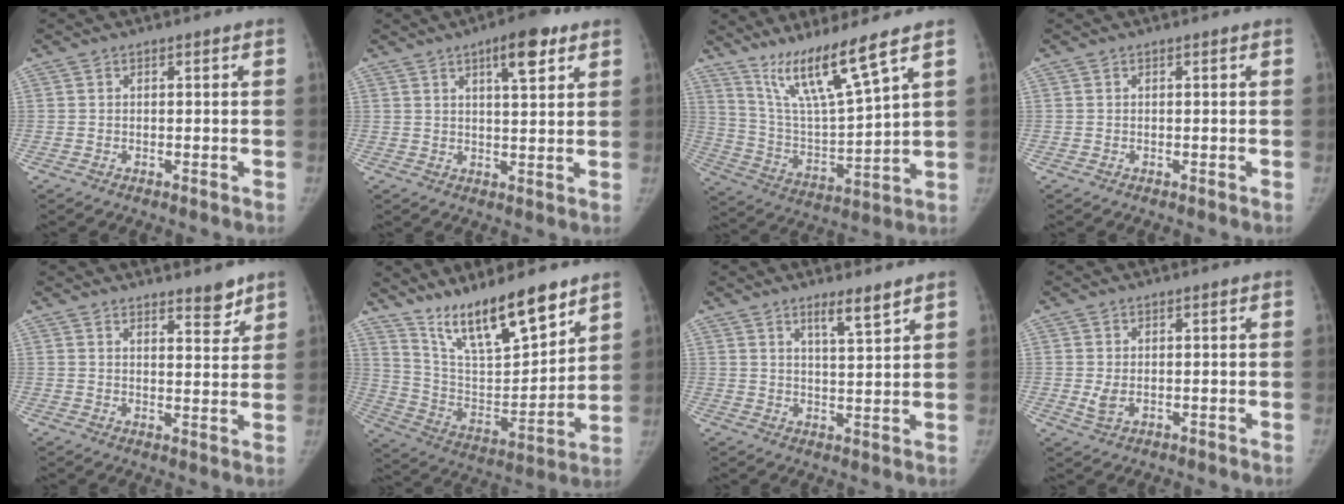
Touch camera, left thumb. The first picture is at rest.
{"total": 8.1, "force": [4.4, 2.5, 6.3], "torque": [-0.081, -0.018, 0.062]}
{"total": 13.8, "force": [9.7, 0.4, 9.8], "torque": [-0.174, -0.064, 0.196]}
{"total": 0.0}
{"total": 4.5, "force": [3.7, 1.3, 2.2], "torque": [-0.015, -0.031, 0.055]}
{"total": 18.3, "force": [13.6, 4.8, 11.3], "torque": [-0.157, -0.076, 0.252]}
{"total": 4.7, "force": [3.5, 0.2, 3.2], "torque": [-0.048, -0.032, 0.059]}
{"total": 2.5, "force": [-0.1, 1.5, 1.9], "torque": [-0.041, -0.007, 0.003]}